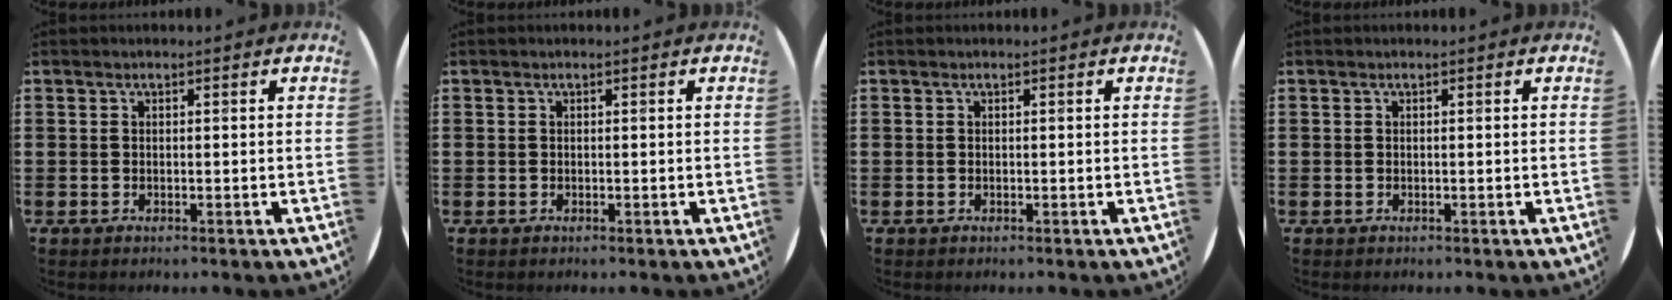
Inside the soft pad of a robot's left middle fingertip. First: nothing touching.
{"total": 0.0}
{"total": 0.0}
{"total": 0.0}